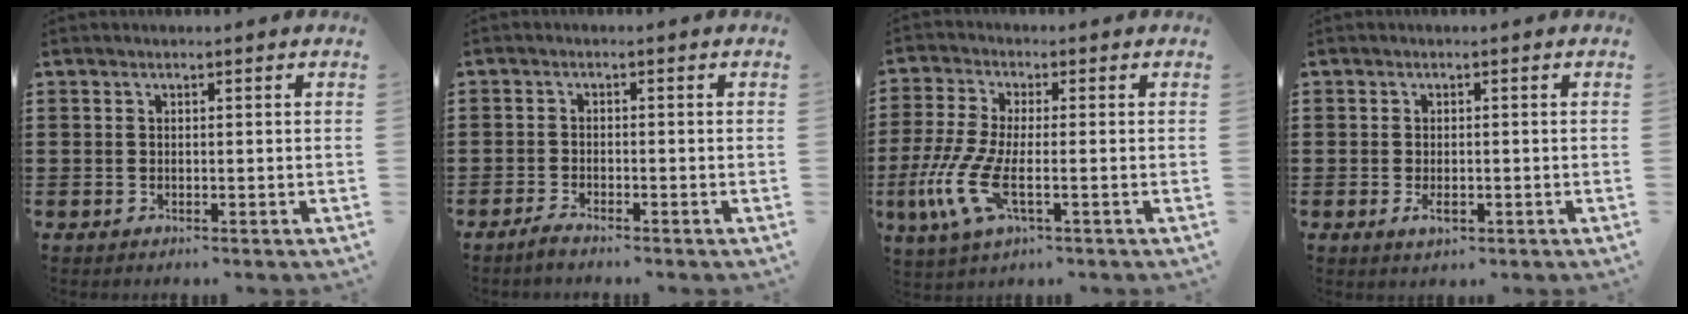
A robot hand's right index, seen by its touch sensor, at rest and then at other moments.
{"total": 1.6, "force": [-1.5, -0.1, 0.5], "torque": [-0.013, -0.002, -0.028]}
{"total": 8.2, "force": [-2.8, 2.6, 7.3], "torque": [-0.186, -0.023, -0.058]}
{"total": 1.8, "force": [-0.6, 0.6, 1.6], "torque": [-0.031, -0.004, -0.009]}